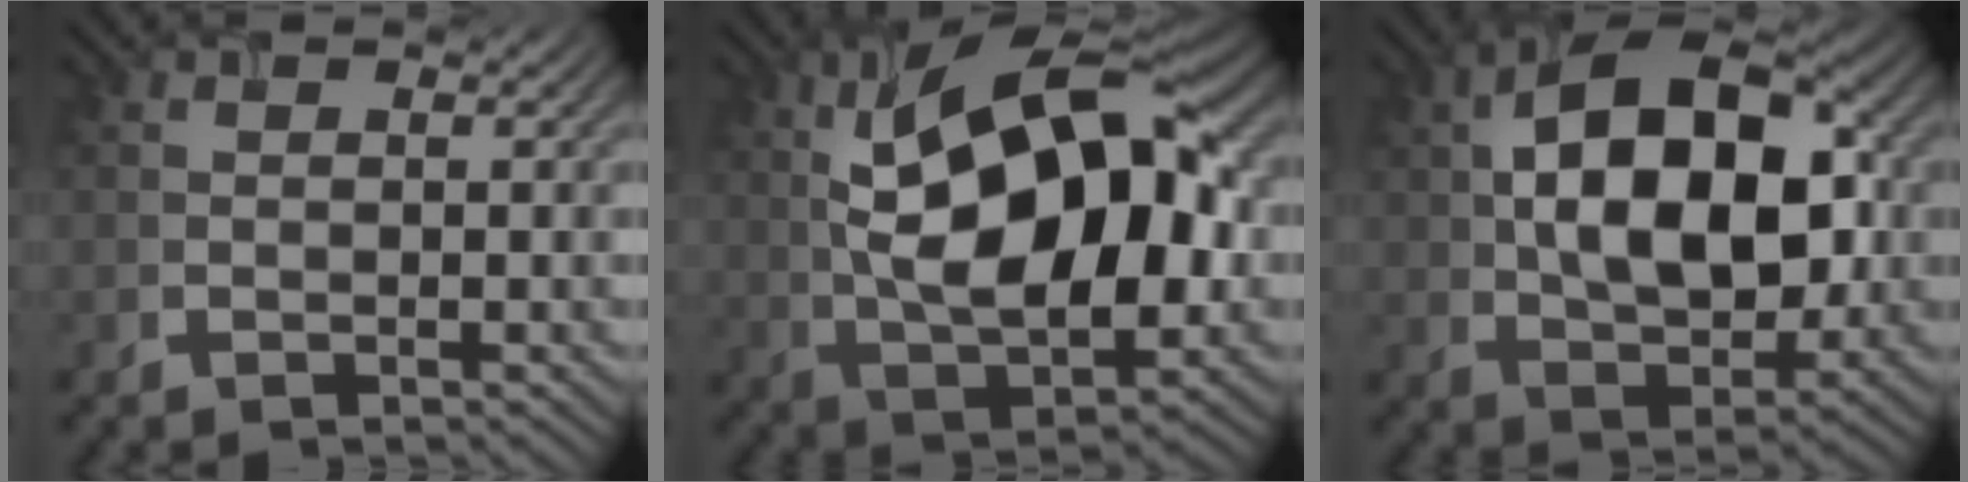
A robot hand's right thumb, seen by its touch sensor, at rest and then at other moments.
{"total": 17.1, "force": [2.9, 8.4, 14.6], "torque": [-0.248, 0.024, 0.034]}
{"total": 14.4, "force": [2.1, 8.4, 11.5], "torque": [-0.185, 0.018, 0.031]}